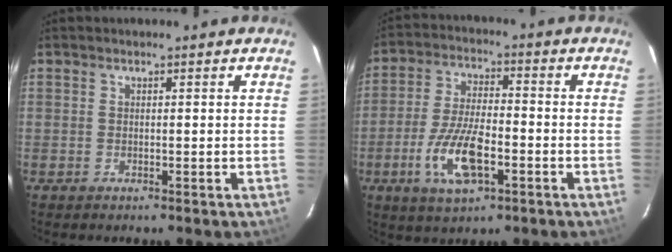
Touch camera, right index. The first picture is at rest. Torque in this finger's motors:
{"motor_torque": [1.96, -0.17, 0.86, 0.12]}